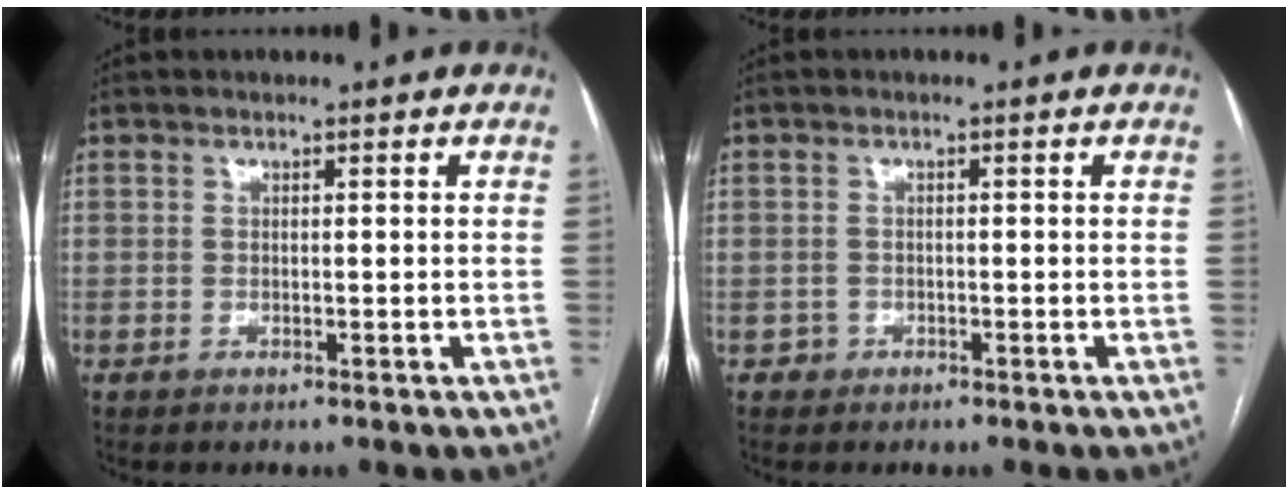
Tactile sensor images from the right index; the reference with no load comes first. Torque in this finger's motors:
{"motor_torque": [-0.63, 0.70, -0.85, -0.15]}